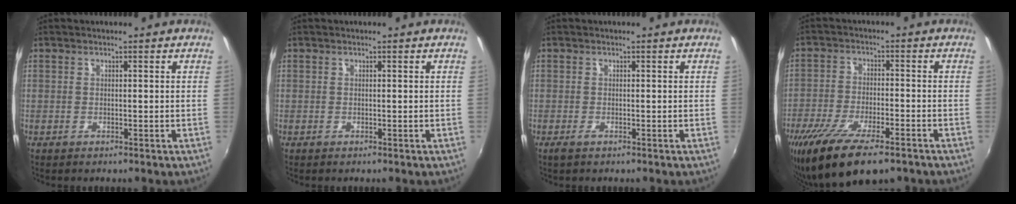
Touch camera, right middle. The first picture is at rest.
{"total": 0.0}
{"total": 1.0, "force": [-0.5, 0.1, 0.8], "torque": [-0.017, -0.004, -0.011]}
{"total": 12.7, "force": [-9.0, 3.7, 8.2], "torque": [-0.176, -0.037, -0.157]}